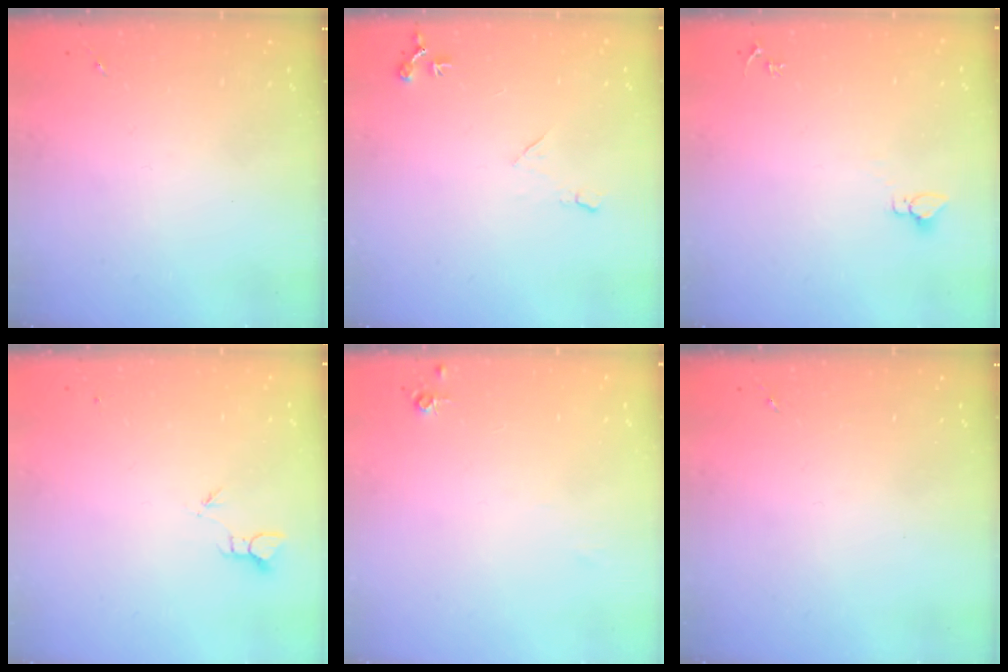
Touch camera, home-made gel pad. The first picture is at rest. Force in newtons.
{"total": 7.0, "press": 7.0, "slide": 0.8}
{"total": 2.9, "press": 2.9, "slide": 0.1}
{"total": 1.9, "press": 1.9, "slide": 0.1}
{"total": 4.7, "press": 4.7, "slide": 0.7}
{"total": 0.0}